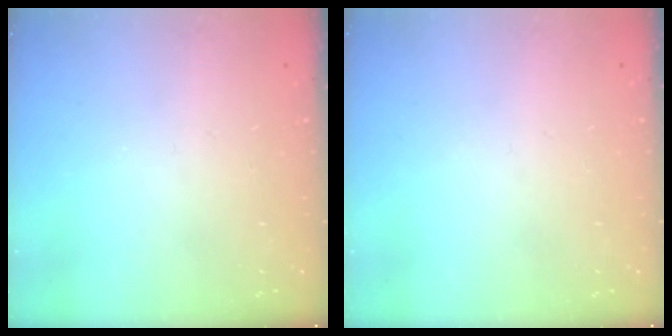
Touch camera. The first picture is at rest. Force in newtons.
{"total": 0.0}